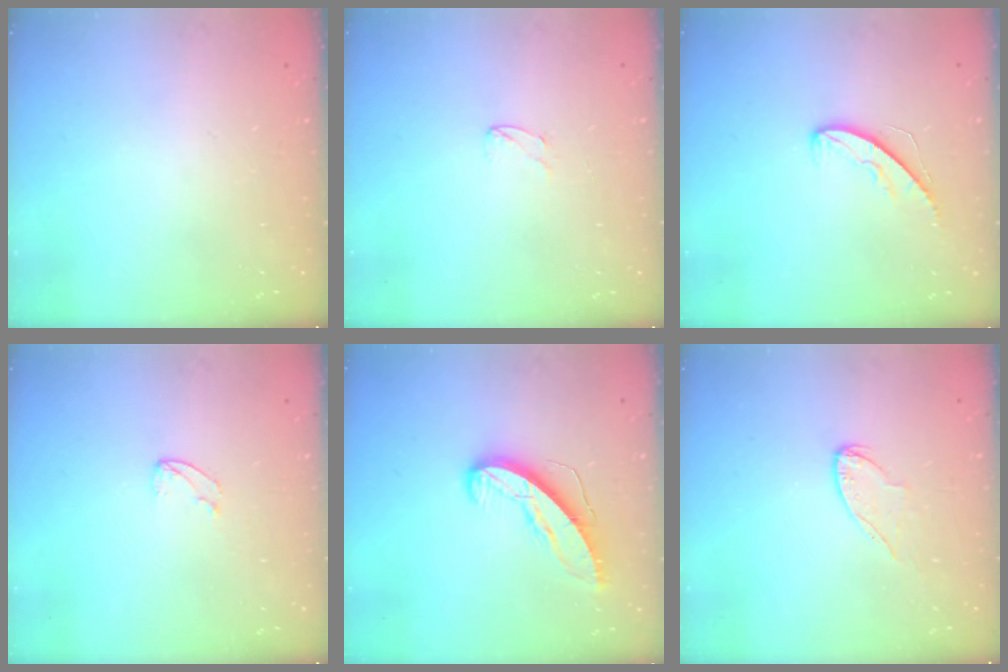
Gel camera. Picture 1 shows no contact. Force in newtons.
{"total": 3.9, "press": 3.8, "slide": 0.3}
{"total": 5.7, "press": 5.7, "slide": 0.5}
{"total": 3.4, "press": 3.4, "slide": 0.3}
{"total": 9.9, "press": 9.8, "slide": 0.8}
{"total": 6.4, "press": 6.3, "slide": 0.6}